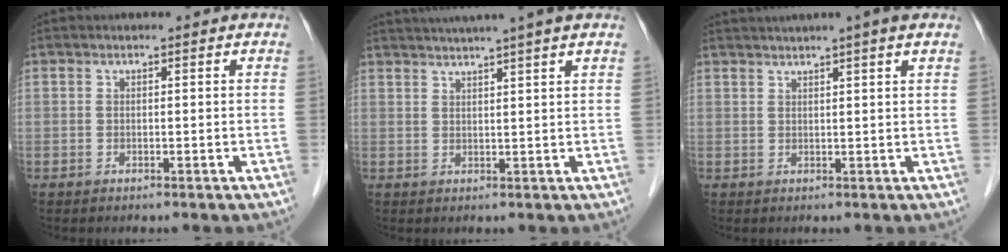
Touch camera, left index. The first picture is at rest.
{"total": 9.3, "force": [7.8, -1.2, 4.8], "torque": [-0.075, 0.026, 0.099]}
{"total": 6.1, "force": [4.7, -0.7, 3.8], "torque": [-0.059, 0.026, 0.067]}